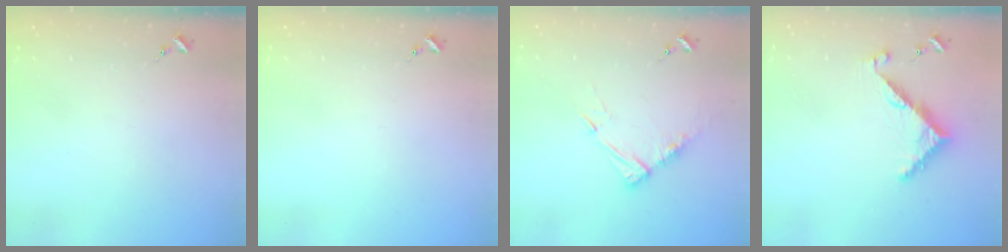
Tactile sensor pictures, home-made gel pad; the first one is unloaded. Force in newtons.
{"total": 0.0}
{"total": 9.4, "press": 9.4, "slide": 0.6}
{"total": 7.8, "press": 7.8, "slide": 0.1}